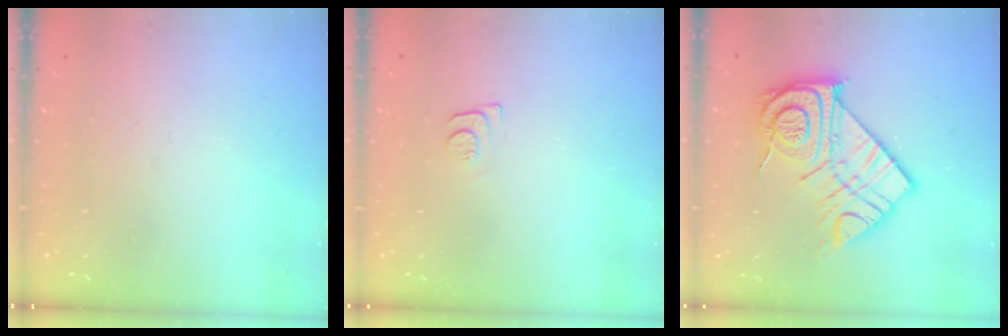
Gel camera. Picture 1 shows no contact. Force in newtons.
{"total": 4.3, "press": 4.3, "slide": 0.7}
{"total": 18.5, "press": 18.4, "slide": 1.5}